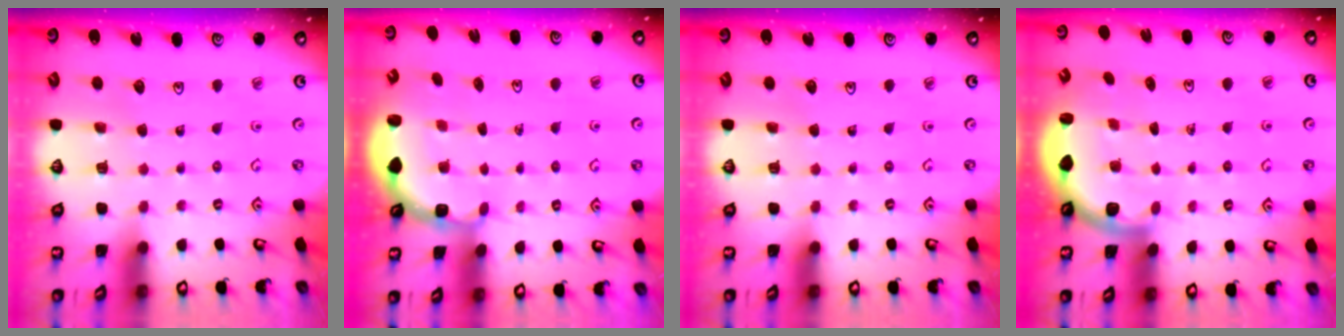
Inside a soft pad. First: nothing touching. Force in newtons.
{"total": 2.9, "press": 2.5, "slide": 1.4}
{"total": 0.0}
{"total": 2.6, "press": 2.5, "slide": 0.6}